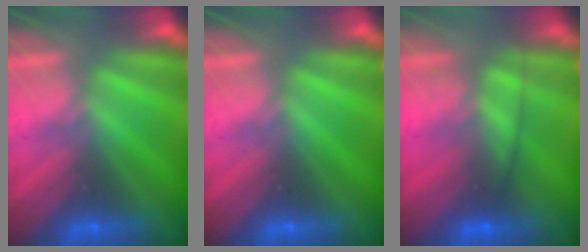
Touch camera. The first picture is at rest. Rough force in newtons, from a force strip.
{"total": 0.0}
{"total": 2.4}